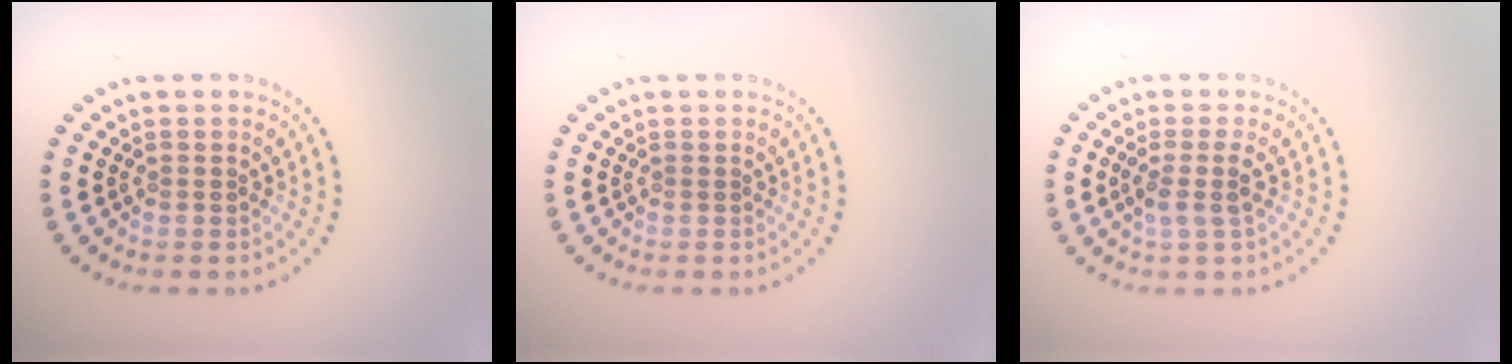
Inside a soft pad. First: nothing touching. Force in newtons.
{"total": 0.0}
{"total": 1.9, "press": 1.5, "slide": 1.1}